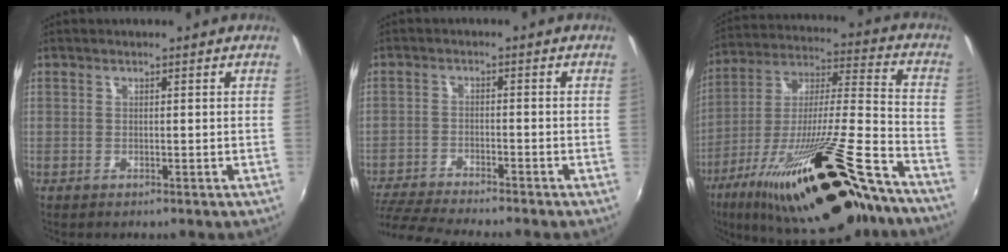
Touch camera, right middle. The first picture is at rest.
{"total": 10.6, "force": [-9.6, 0.4, 4.5], "torque": [-0.112, -0.023, -0.166]}
{"total": 30.1, "force": [-20.9, 5.0, 21.0], "torque": [-0.356, -0.057, -0.325]}